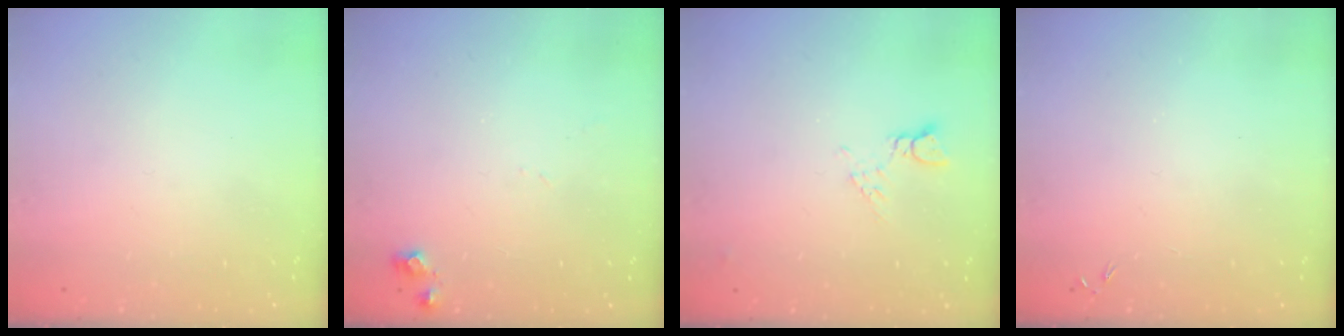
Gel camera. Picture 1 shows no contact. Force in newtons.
{"total": 6.4, "press": 6.4, "slide": 0.8}
{"total": 3.8, "press": 3.8, "slide": 0.7}
{"total": 0.0}